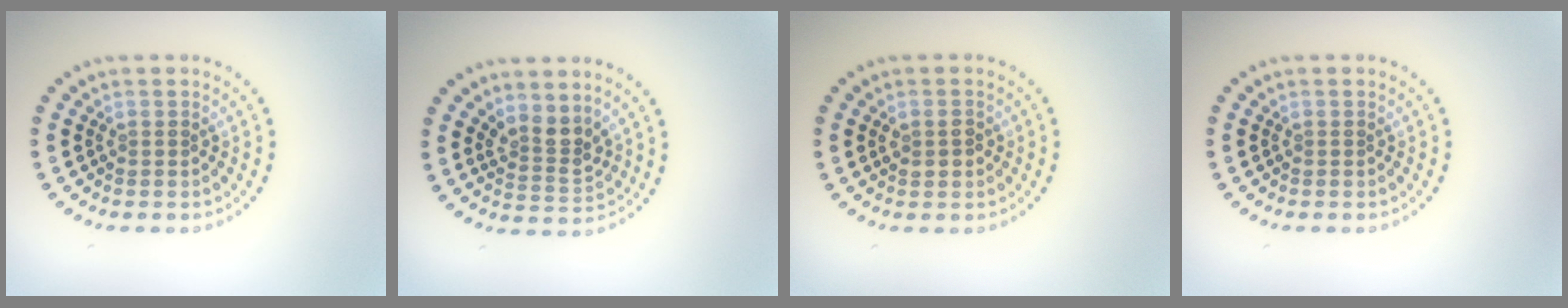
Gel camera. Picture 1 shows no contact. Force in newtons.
{"total": 2.7, "press": 2.2, "slide": 1.6}
{"total": 1.4, "press": 1.4, "slide": 0.1}
{"total": 0.0}